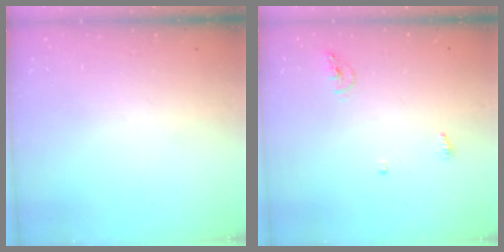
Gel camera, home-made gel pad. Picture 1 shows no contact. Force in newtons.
{"total": 4.8, "press": 4.7, "slide": 0.8}